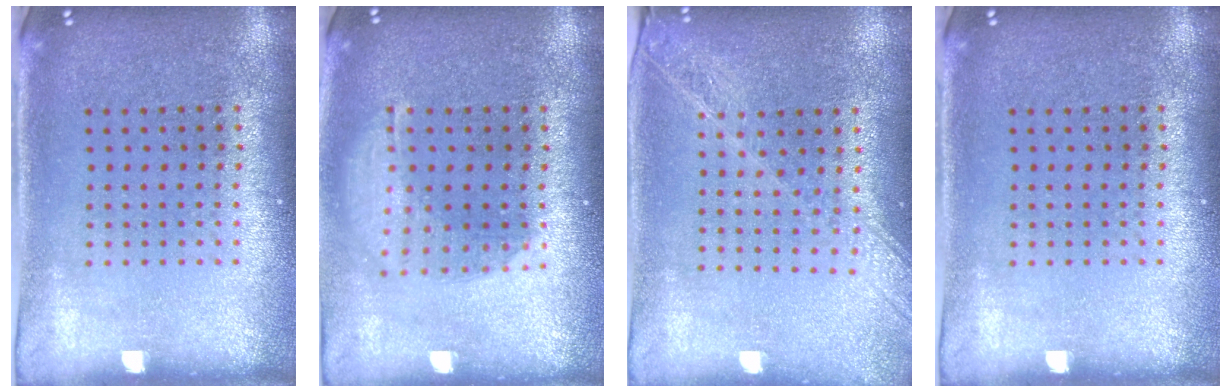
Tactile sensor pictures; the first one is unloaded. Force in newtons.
{"total": 1.5, "press": 1.3, "slide": 0.9}
{"total": 1.8, "press": 1.6, "slide": 0.8}
{"total": 0.0}